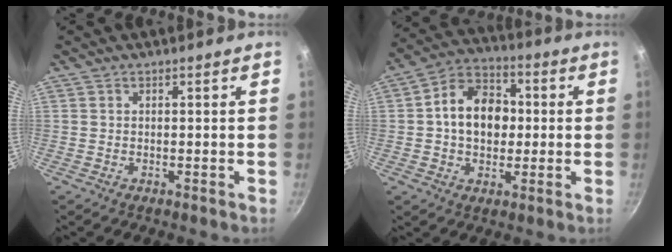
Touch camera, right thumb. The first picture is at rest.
{"total": 12.9, "force": [0.6, 9.6, 8.6], "torque": [-0.104, 0.023, -0.007]}